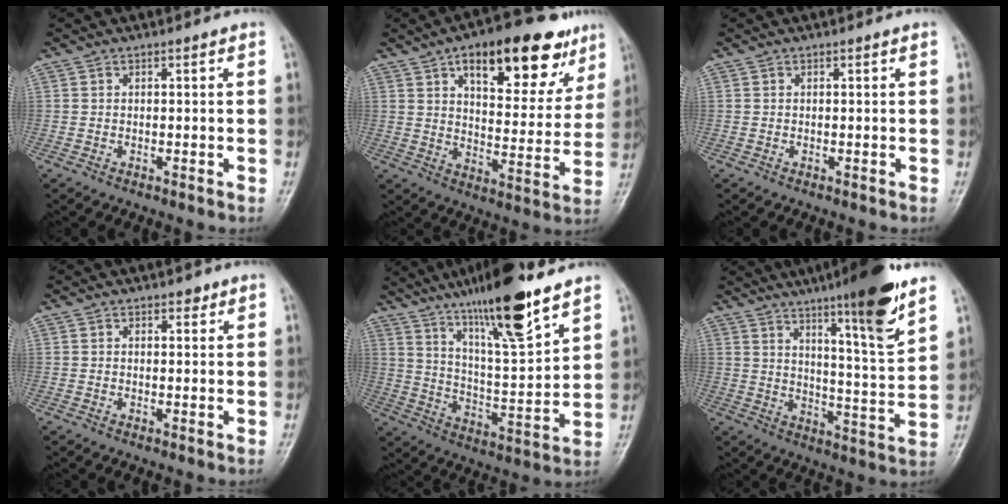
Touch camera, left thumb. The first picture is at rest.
{"total": 20.7, "force": [11.6, 9.0, 14.6], "torque": [-0.156, -0.032, 0.170]}
{"total": 0.0}
{"total": 1.2, "force": [0.8, 0.7, 0.5], "torque": [0.001, -0.004, 0.009]}
{"total": 18.6, "force": [12.9, 2.8, 13.2], "torque": [-0.206, -0.065, 0.222]}
{"total": 15.8, "force": [10.1, 1.3, 12.1], "torque": [-0.171, -0.062, 0.156]}